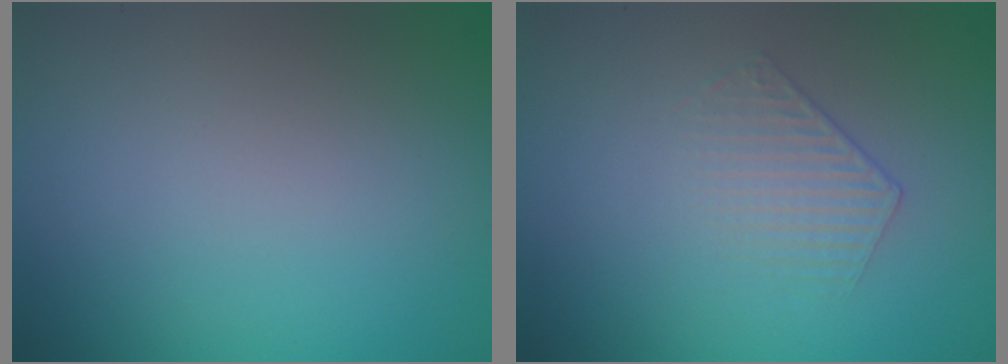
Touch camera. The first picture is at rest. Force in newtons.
{"total": 1.3, "press": 0.6, "slide": 1.2}